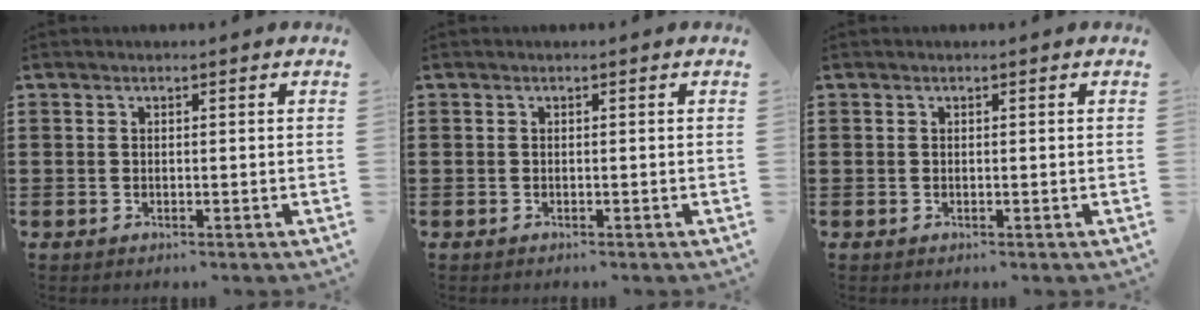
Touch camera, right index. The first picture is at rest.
{"total": 0.0}
{"total": 0.0}